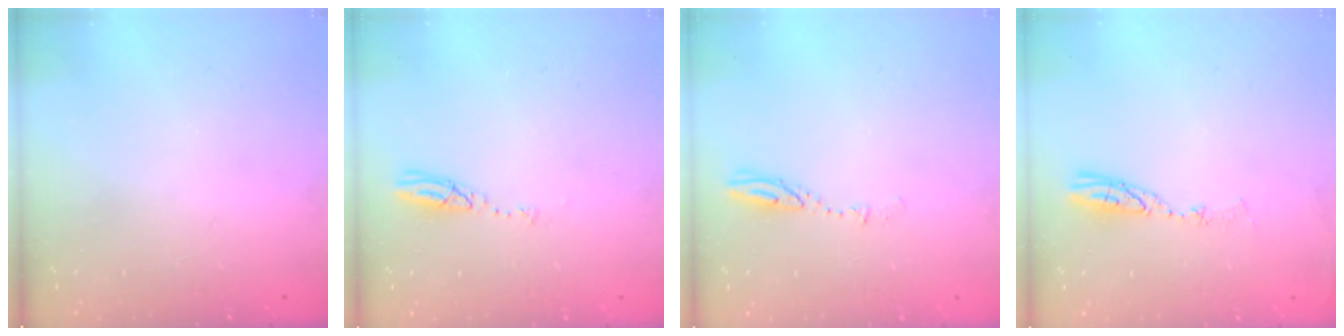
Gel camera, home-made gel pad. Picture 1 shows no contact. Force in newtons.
{"total": 3.6, "press": 3.6, "slide": 0.2}
{"total": 3.5, "press": 3.4, "slide": 0.3}
{"total": 5.0, "press": 5.0, "slide": 0.6}